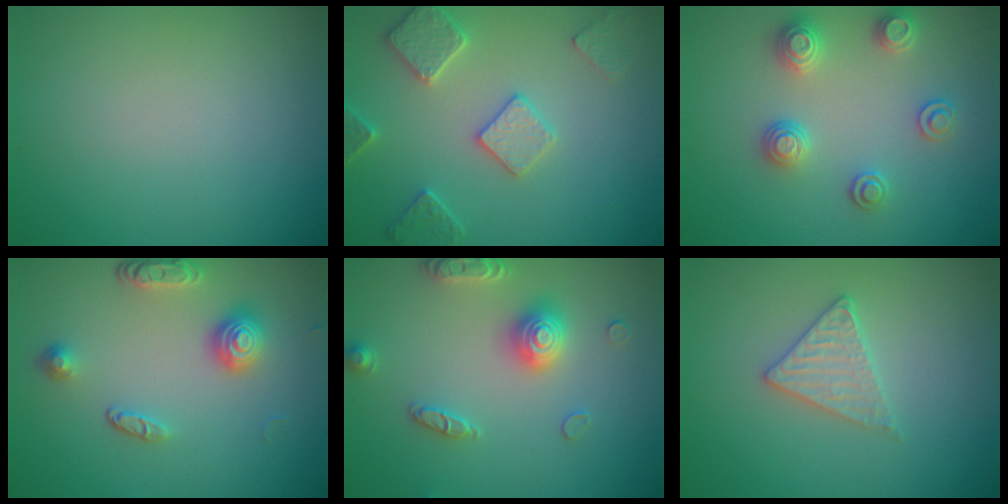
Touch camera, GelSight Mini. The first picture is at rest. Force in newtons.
{"total": 3.5, "press": 3.4, "slide": 0.9}
{"total": 2.9, "press": 2.9, "slide": 0.2}
{"total": 3.5, "press": 2.9, "slide": 1.9}
{"total": 3.4, "press": 3.4, "slide": 0.6}
{"total": 2.4, "press": 2.4, "slide": 0.3}